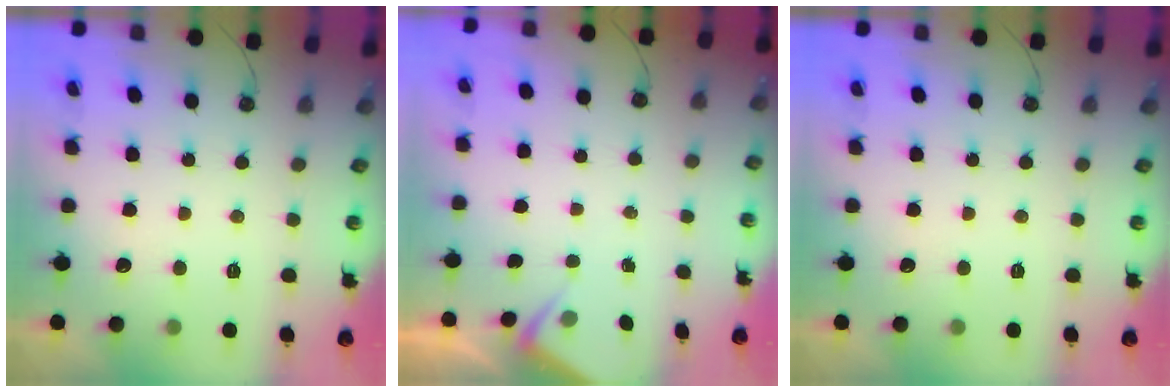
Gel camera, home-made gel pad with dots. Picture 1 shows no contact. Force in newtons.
{"total": 2.4, "press": 2.4, "slide": 0.4}
{"total": 0.0}